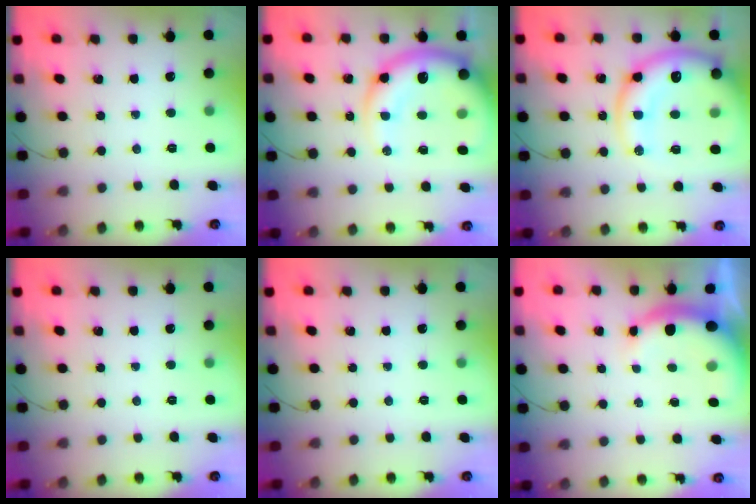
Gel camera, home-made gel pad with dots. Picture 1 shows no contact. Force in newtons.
{"total": 16.0, "press": 15.6, "slide": 3.6}
{"total": 19.4, "press": 18.9, "slide": 4.4}
{"total": 0.0}
{"total": 0.0}
{"total": 5.0, "press": 4.9, "slide": 1.0}